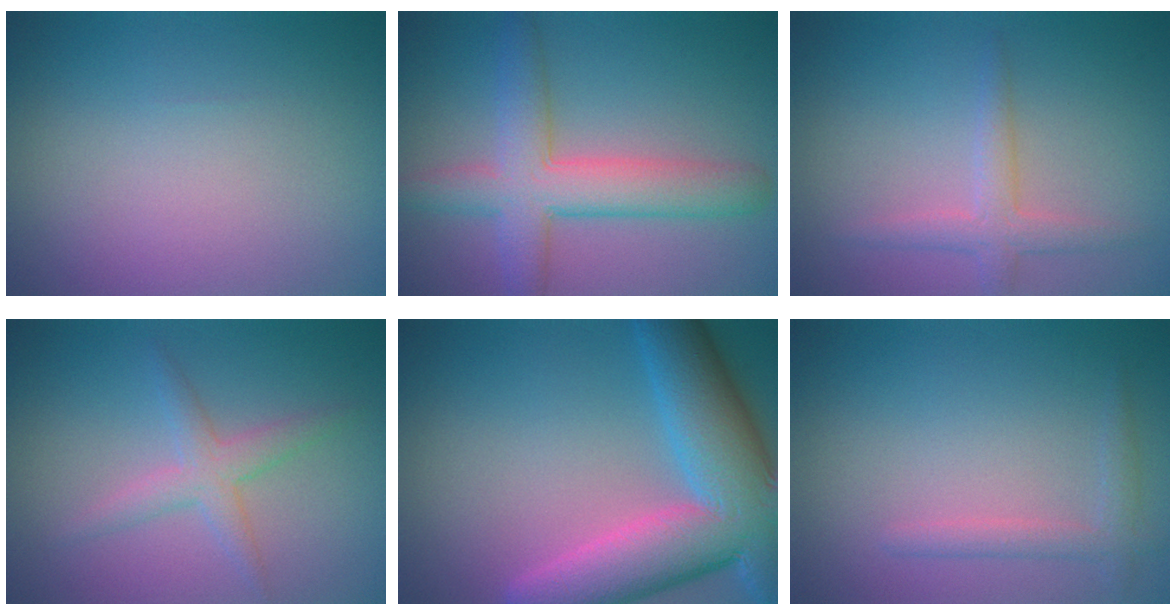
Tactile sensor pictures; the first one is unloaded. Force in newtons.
{"total": 5.9, "press": 5.9, "slide": 0.4}
{"total": 2.4, "press": 2.4, "slide": 0.0}
{"total": 2.4, "press": 2.4, "slide": 0.1}
{"total": 12.3, "press": 12.2, "slide": 1.1}
{"total": 1.7, "press": 1.6, "slide": 0.1}